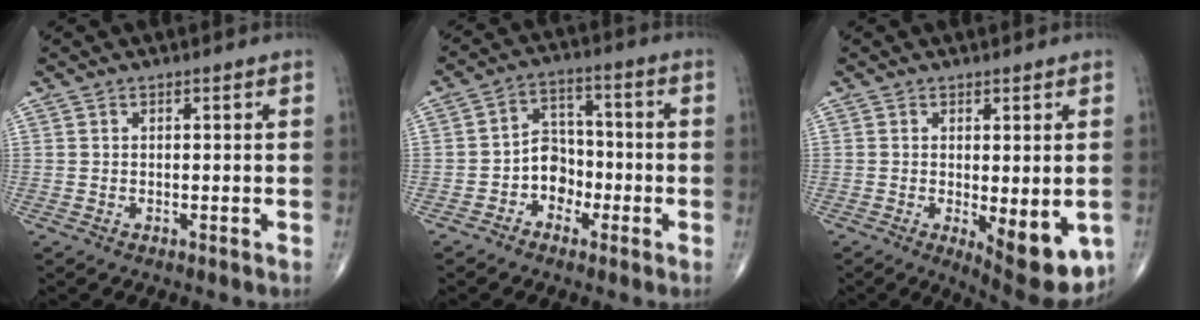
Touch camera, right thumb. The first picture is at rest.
{"total": 6.5, "force": [-2.6, 5.2, 2.8], "torque": [-0.009, 0.034, -0.056]}
{"total": 10.6, "force": [-2.8, 3.9, 9.5], "torque": [-0.111, -0.023, -0.027]}